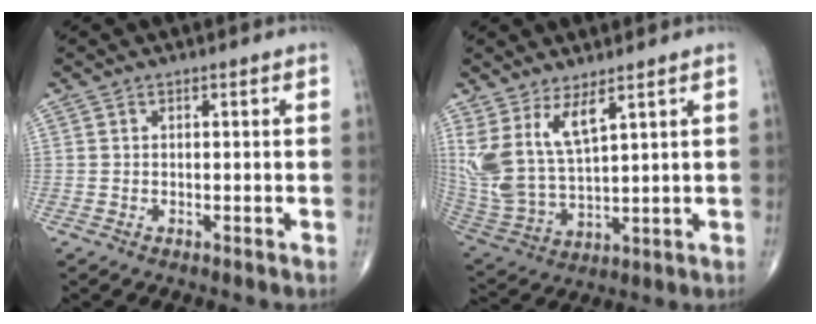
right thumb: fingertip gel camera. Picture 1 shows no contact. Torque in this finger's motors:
{"motor_torque": [-0.34, 0.70, 1.12, 1.12, 0.14]}